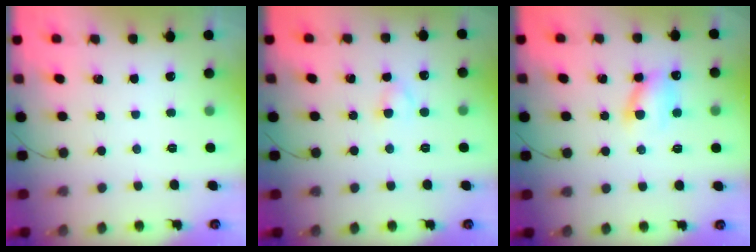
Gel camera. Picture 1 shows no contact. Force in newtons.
{"total": 3.1, "press": 2.9, "slide": 1.0}
{"total": 8.7, "press": 8.7, "slide": 0.7}